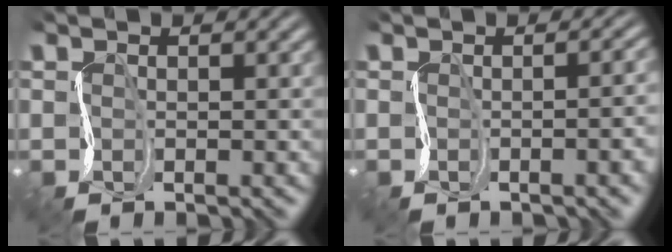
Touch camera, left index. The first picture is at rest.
{"total": 5.5, "force": [-0.7, 2.7, 4.7], "torque": [-0.015, 0.013, -0.014]}